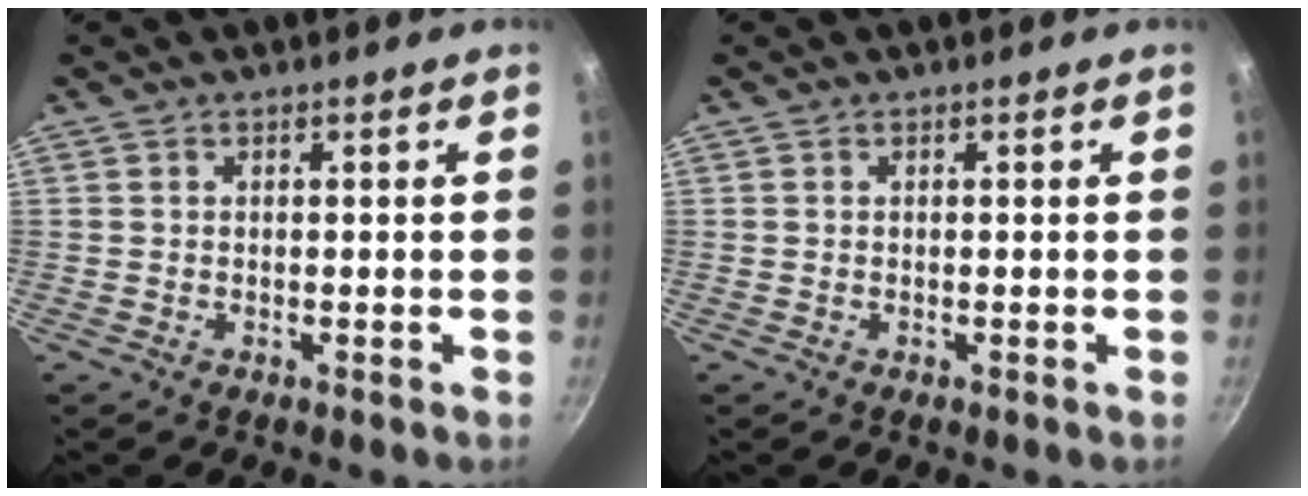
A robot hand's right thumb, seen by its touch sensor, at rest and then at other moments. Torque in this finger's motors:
{"motor_torque": [-0.02, 0.01, 0.10, 0.01, 0.01]}